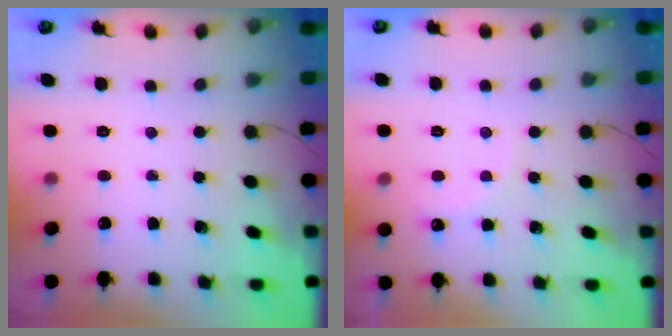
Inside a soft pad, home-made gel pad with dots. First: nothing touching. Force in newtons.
{"total": 6.7, "press": 6.5, "slide": 1.8}